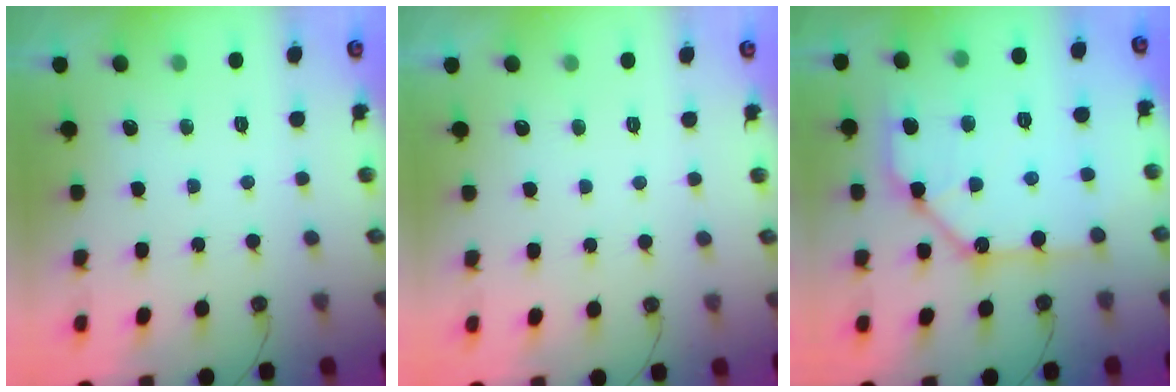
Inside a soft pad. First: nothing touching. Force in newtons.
{"total": 0.0}
{"total": 14.6, "press": 14.5, "slide": 1.1}